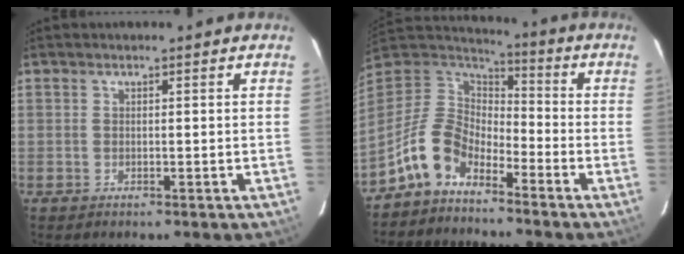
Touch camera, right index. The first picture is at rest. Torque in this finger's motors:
{"motor_torque": [0.53, -0.53, 0.32, 0.01]}